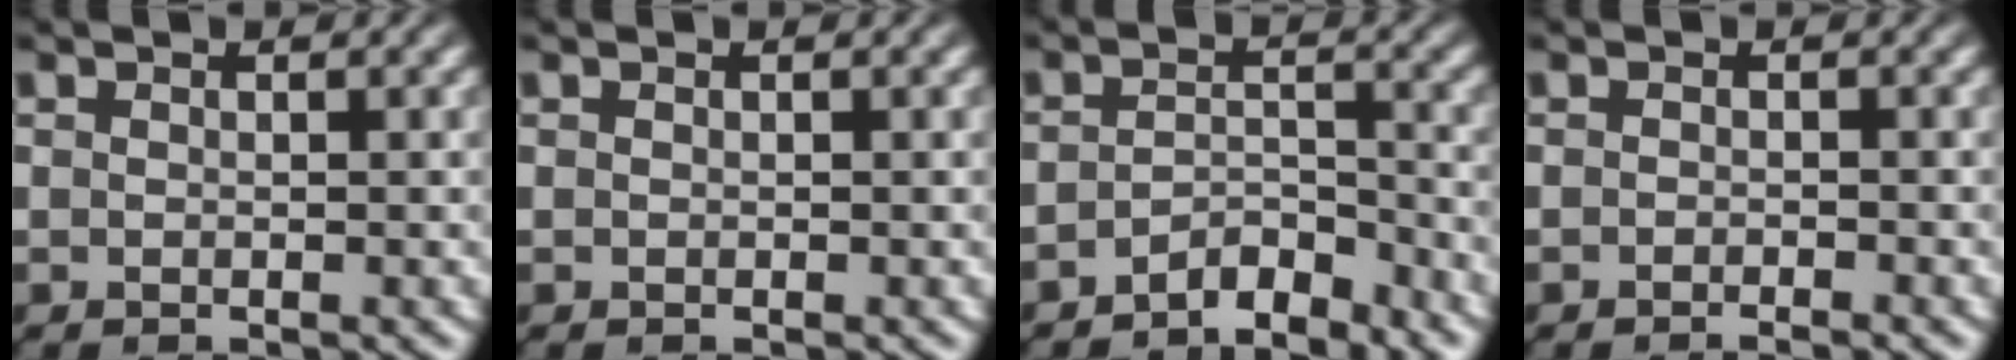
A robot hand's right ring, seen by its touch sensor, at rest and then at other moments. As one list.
[{"total": 0.0}, {"total": 3.9, "force": [-3.5, 1.0, 1.2], "torque": [-0.013, -0.011, -0.061]}, {"total": 1.0, "force": [-0.9, -0.3, 0.2], "torque": [-0.002, 0.000, -0.018]}]